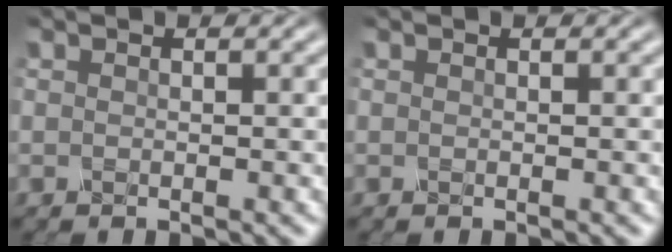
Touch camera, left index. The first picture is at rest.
{"total": 0.0}